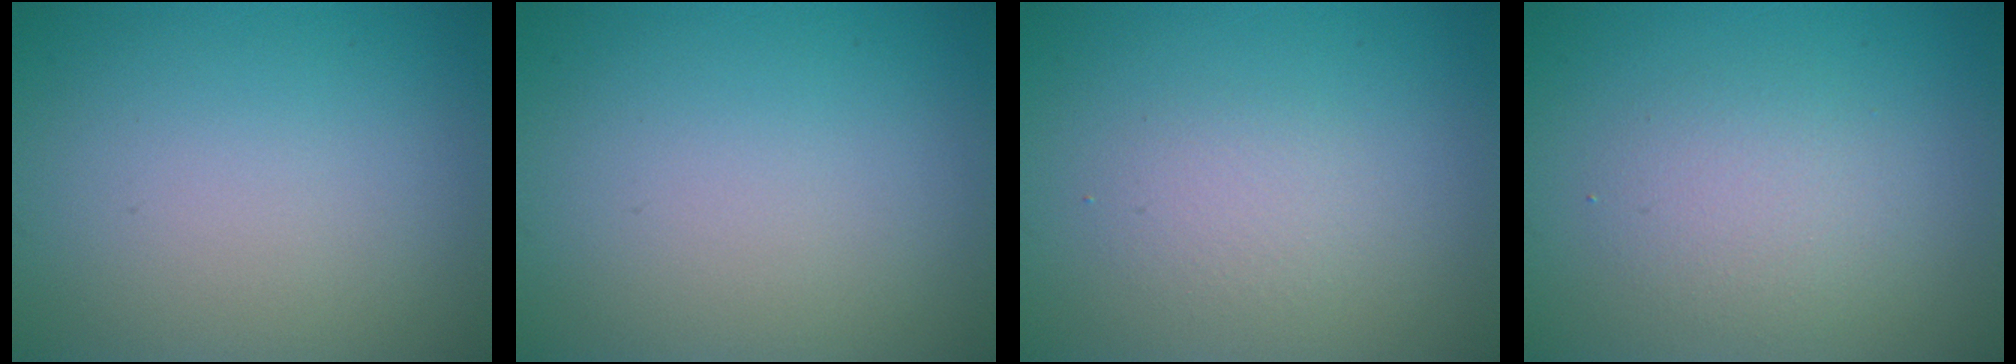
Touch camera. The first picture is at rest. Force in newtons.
{"total": 0.0}
{"total": 1.7, "press": 1.7, "slide": 0.1}
{"total": 2.5, "press": 2.4, "slide": 0.1}